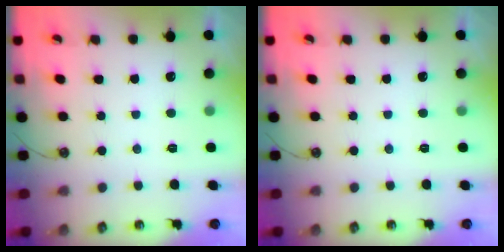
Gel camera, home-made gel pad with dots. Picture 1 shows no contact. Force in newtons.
{"total": 0.0}